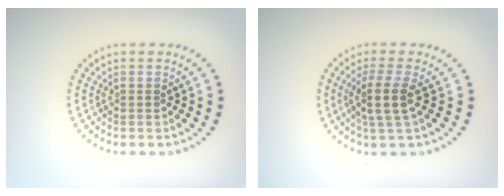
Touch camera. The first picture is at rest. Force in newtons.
{"total": 2.9, "press": 2.3, "slide": 1.7}